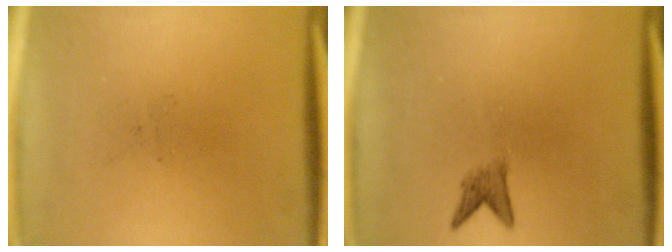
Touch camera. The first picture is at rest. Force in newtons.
{"total": 1.8}